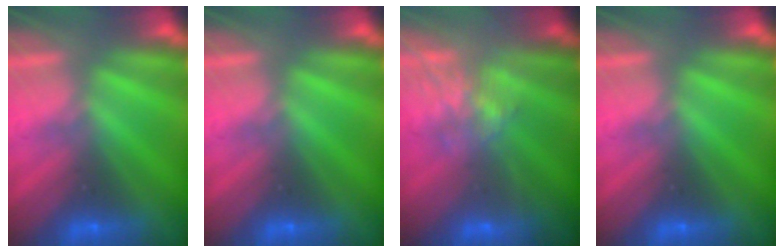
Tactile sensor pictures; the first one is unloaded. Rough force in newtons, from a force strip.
{"total": 0.0}
{"total": 9.1}
{"total": 0.0}